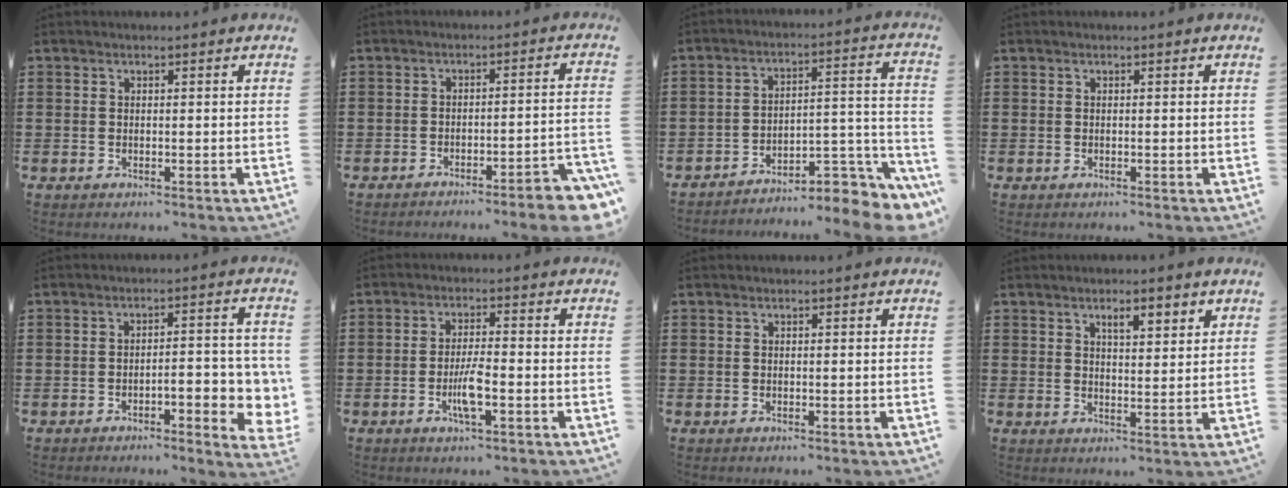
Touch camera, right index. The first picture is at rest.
{"total": 4.2, "force": [-3.7, -0.1, 1.9], "torque": [-0.033, -0.011, -0.075]}
{"total": 6.2, "force": [-5.4, 1.8, 2.6], "torque": [-0.036, 0.001, -0.104]}
{"total": 0.0}
{"total": 6.2, "force": [-2.0, 1.8, 5.6], "torque": [-0.076, -0.006, -0.034]}
{"total": 4.6, "force": [-1.6, 0.7, 4.2], "torque": [-0.085, -0.005, -0.033]}
{"total": 0.0}
{"total": 3.3, "force": [2.1, 1.0, 2.4], "torque": [-0.036, -0.001, 0.031]}